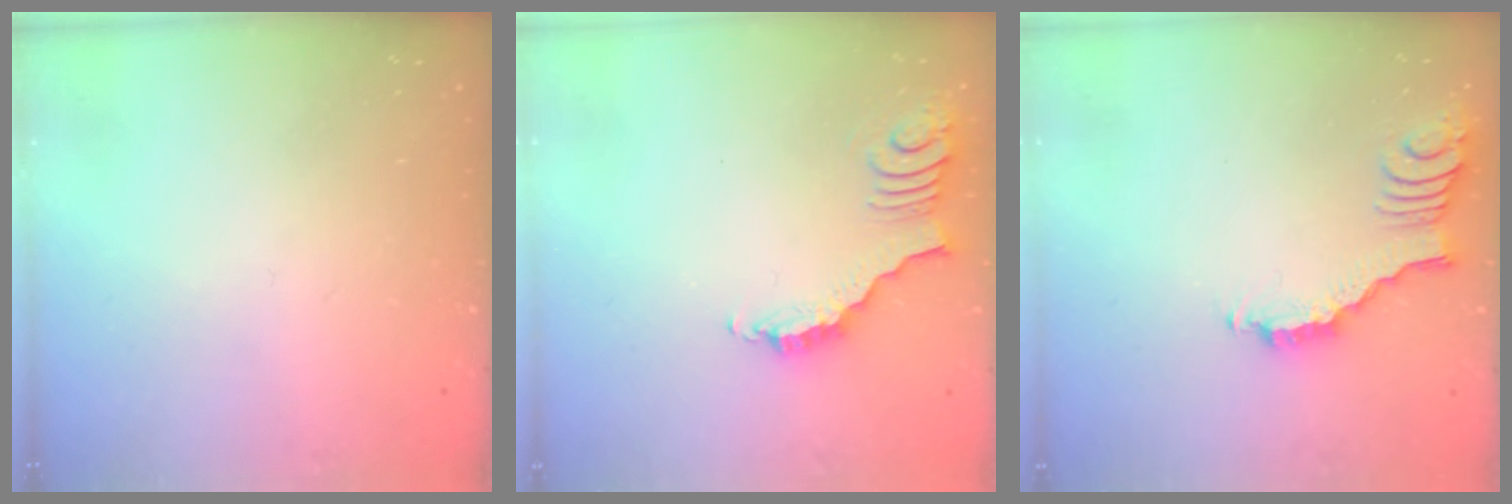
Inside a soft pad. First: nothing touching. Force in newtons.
{"total": 3.3, "press": 3.3, "slide": 0.7}
{"total": 2.5, "press": 2.4, "slide": 0.4}